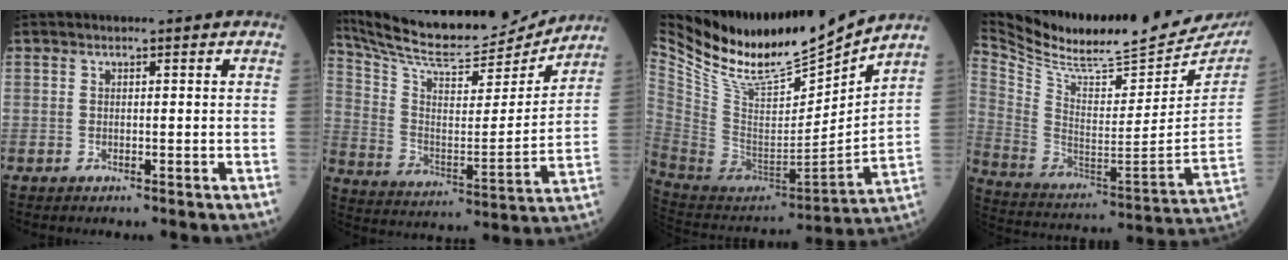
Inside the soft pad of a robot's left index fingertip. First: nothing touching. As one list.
[{"total": 19.7, "force": [18.8, 1.9, 5.4], "torque": [-0.115, -0.031, 0.299]}, {"total": 20.1, "force": [17.7, 2.2, 9.3], "torque": [-0.185, -0.041, 0.323]}, {"total": 28.9, "force": [26.2, 4.5, 11.5], "torque": [-0.223, -0.094, 0.381]}]